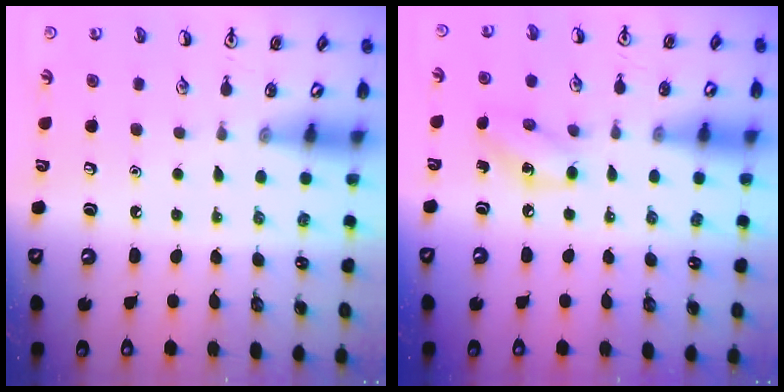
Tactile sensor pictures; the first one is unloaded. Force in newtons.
{"total": 6.8, "press": 6.7, "slide": 0.9}